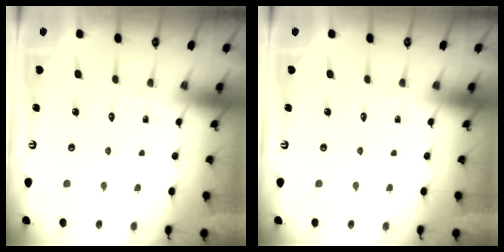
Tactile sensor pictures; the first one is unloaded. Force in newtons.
{"total": 0.0}